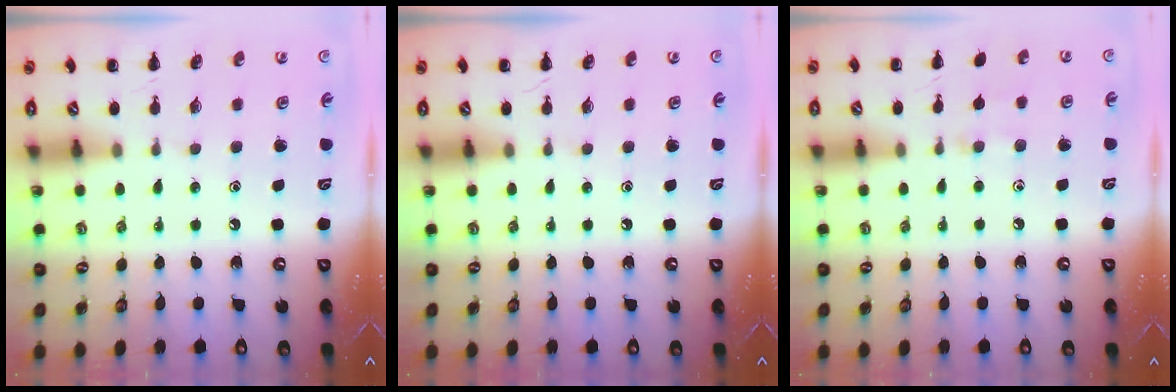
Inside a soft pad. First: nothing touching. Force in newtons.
{"total": 0.0}
{"total": 5.7, "press": 5.5, "slide": 1.7}